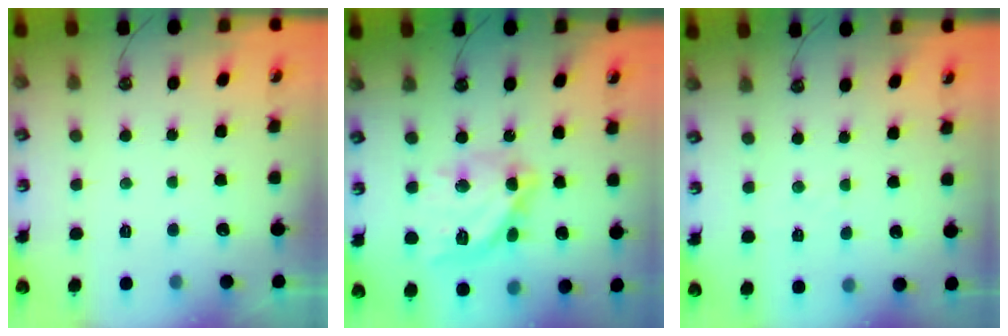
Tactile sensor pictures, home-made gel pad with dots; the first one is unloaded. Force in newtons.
{"total": 16.1, "press": 16.1, "slide": 1.5}
{"total": 2.7, "press": 2.7, "slide": 0.4}